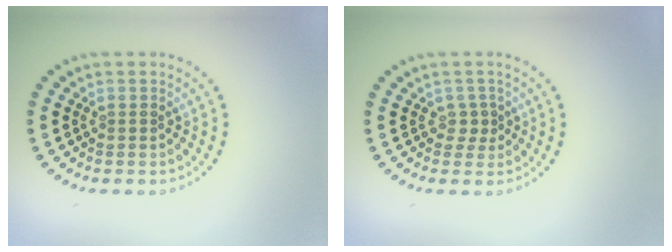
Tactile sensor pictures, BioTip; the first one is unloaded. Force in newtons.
{"total": 1.2, "press": 0.9, "slide": 0.8}